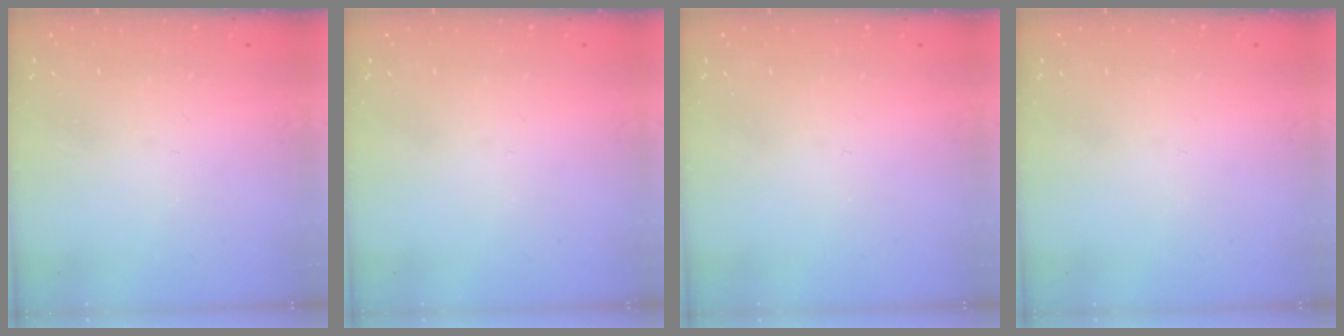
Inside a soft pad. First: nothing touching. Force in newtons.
{"total": 0.0}
{"total": 0.0}
{"total": 0.0}